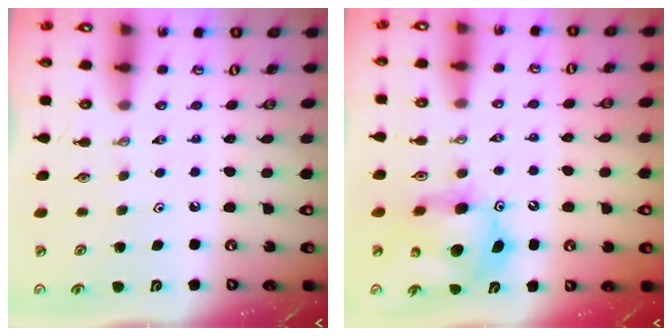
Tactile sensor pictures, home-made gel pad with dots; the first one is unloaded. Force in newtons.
{"total": 12.3, "press": 12.2, "slide": 1.2}